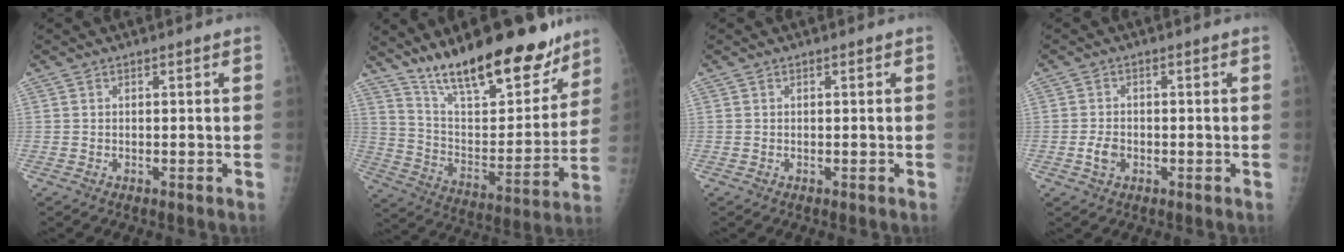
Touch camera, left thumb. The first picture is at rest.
{"total": 23.9, "force": [17.9, 8.0, 13.6], "torque": [-0.166, -0.094, 0.292]}
{"total": 0.0}
{"total": 2.8, "force": [-0.8, 2.0, 1.8], "torque": [-0.030, 0.005, -0.015]}